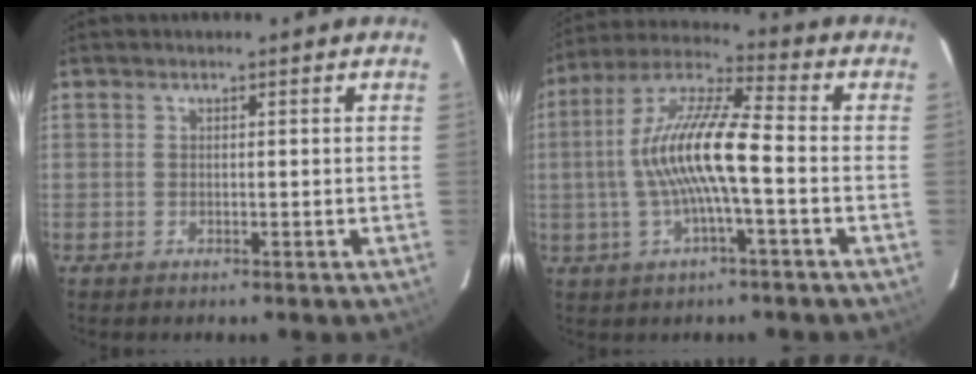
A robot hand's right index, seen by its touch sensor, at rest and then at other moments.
{"total": 13.4, "force": [-1.6, 2.3, 13.1], "torque": [-0.258, 0.014, -0.035]}